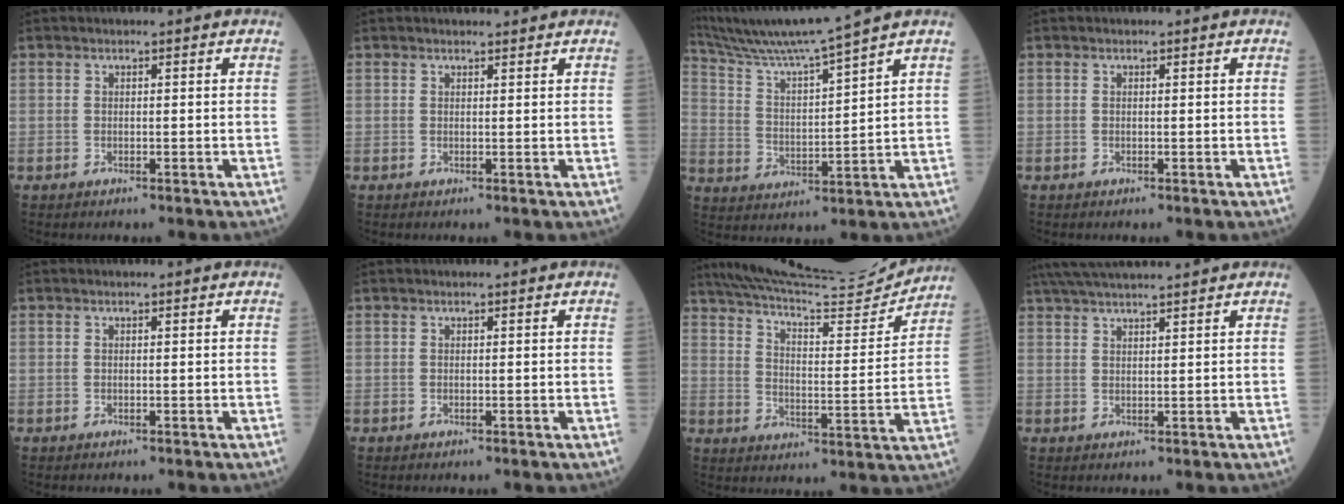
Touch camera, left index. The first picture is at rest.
{"total": 1.3, "force": [1.3, 0.1, 0.1], "torque": [-0.007, 0.003, 0.020]}
{"total": 12.2, "force": [10.7, -2.5, 5.3], "torque": [-0.105, 0.000, 0.195]}
{"total": 0.0}
{"total": 0.0}
{"total": 0.0}
{"total": 19.9, "force": [19.0, 0.5, 6.1], "torque": [-0.110, -0.039, 0.273]}
{"total": 11.0, "force": [9.8, 0.2, 5.0], "torque": [-0.090, 0.036, 0.152]}